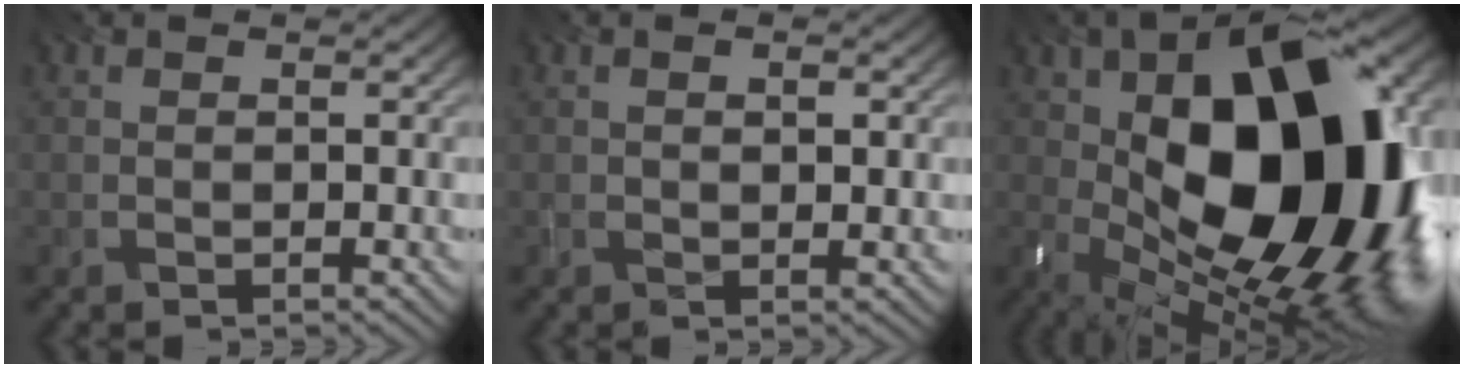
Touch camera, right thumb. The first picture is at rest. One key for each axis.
{"total": 1.4, "fx": 0.1, "fy": 0.7, "fz": 1.2, "tx": -0.018, "ty": -0.004, "tz": 0.008}
{"total": 21.2, "fx": 1.4, "fy": 12.4, "fz": 17.1, "tx": -0.282, "ty": -0.003, "tz": 0.026}